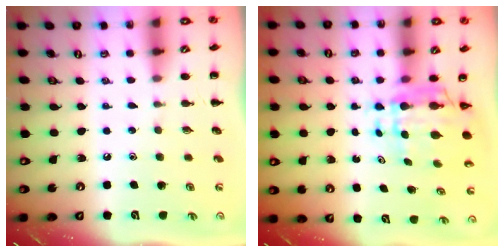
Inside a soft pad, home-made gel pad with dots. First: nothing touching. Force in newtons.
{"total": 6.6, "press": 6.2, "slide": 2.1}